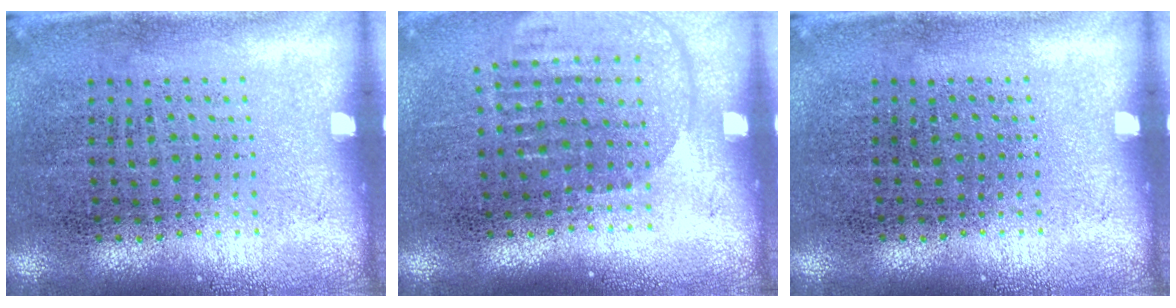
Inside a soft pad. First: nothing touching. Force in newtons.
{"total": 1.7, "press": 1.5, "slide": 0.8}
{"total": 0.0}